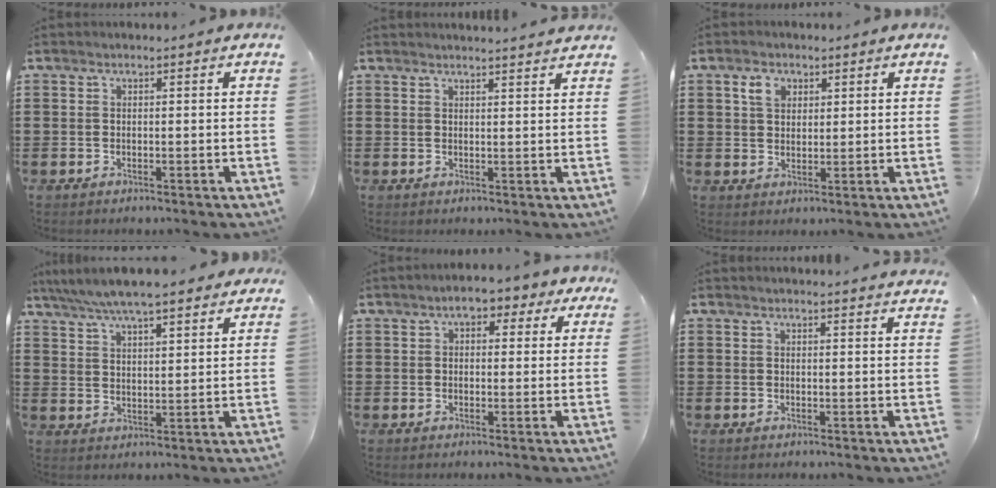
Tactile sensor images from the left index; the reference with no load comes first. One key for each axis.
{"total": 2.1, "fx": 2.0, "fy": -0.3, "fz": 0.4, "tx": -0.011, "ty": -0.005, "tz": 0.039}
{"total": 3.5, "fx": 1.7, "fy": 2.4, "fz": 1.8, "tx": -0.037, "ty": 0.008, "tz": 0.029}
{"total": 5.9, "fx": 5.4, "fy": 0.6, "fz": 2.4, "tx": -0.066, "ty": -0.016, "tz": 0.095}
{"total": 4.7, "fx": 2.8, "fy": 2.1, "fz": 3.1, "tx": -0.055, "ty": 0.003, "tz": 0.043}
{"total": 1.8, "fx": 1.7, "fy": -0.3, "fz": 0.4, "tx": -0.010, "ty": -0.002, "tz": 0.034}